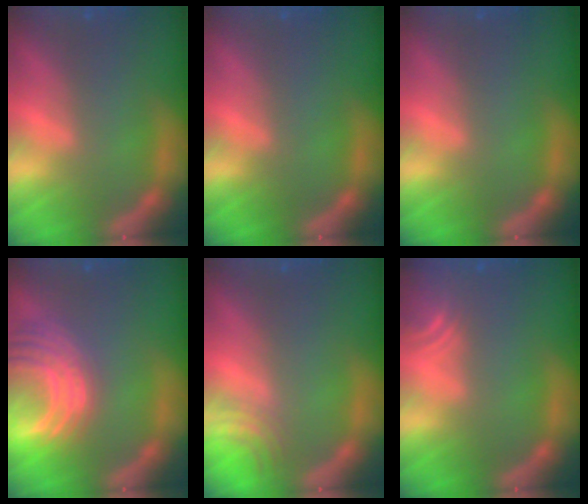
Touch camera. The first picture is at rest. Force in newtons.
{"total": 0.0}
{"total": 0.0}
{"total": 9.5}
{"total": 2.5}
{"total": 4.0}